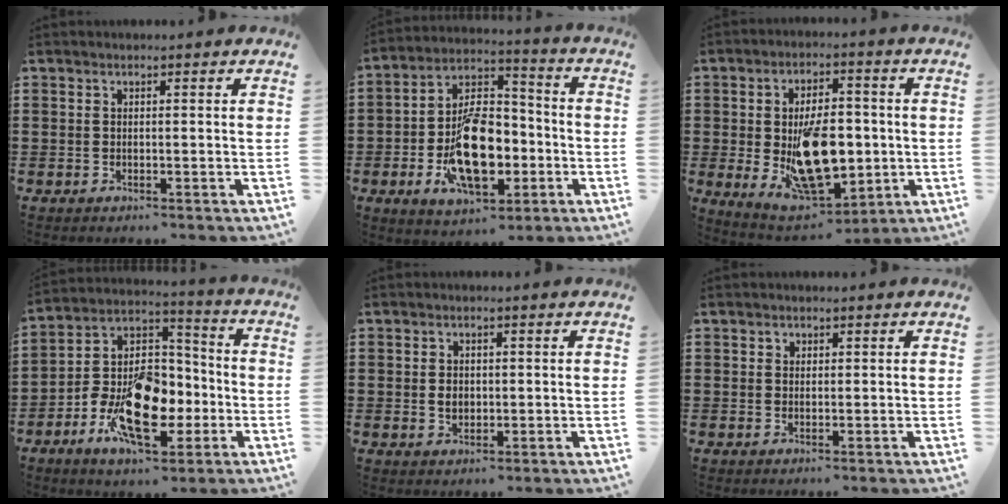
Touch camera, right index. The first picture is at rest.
{"total": 13.7, "force": [-3.8, 7.4, 10.9], "torque": [-0.200, 0.003, -0.063]}
{"total": 13.7, "force": [-1.2, 7.5, 11.4], "torque": [-0.187, -0.013, -0.018]}
{"total": 14.5, "force": [-5.7, 8.8, 10.0], "torque": [-0.200, 0.004, -0.104]}
{"total": 2.3, "force": [0.0, 1.6, 1.6], "torque": [-0.035, 0.006, -0.002]}
{"total": 0.8, "force": [0.4, 0.7, 0.1], "torque": [-0.003, 0.002, 0.008]}